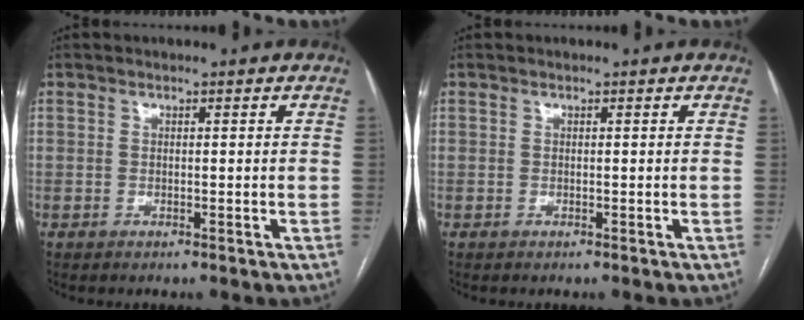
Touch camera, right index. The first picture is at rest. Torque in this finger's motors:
{"motor_torque": [0.00, 0.00, 0.00, 0.01]}